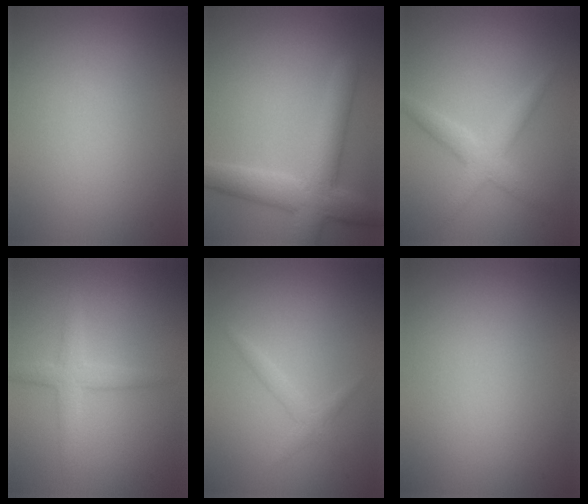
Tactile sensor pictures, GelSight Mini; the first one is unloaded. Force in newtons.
{"total": 5.7, "press": 5.7, "slide": 0.2}
{"total": 2.8, "press": 2.8, "slide": 0.0}
{"total": 2.4, "press": 2.4, "slide": 0.2}
{"total": 1.4, "press": 1.4, "slide": 0.1}
{"total": 0.0}